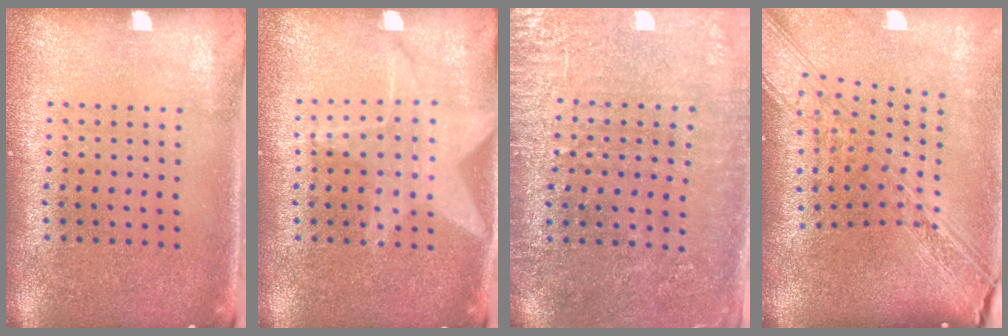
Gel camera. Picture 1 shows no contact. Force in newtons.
{"total": 1.4, "press": 1.4, "slide": 0.2}
{"total": 3.0, "press": 2.8, "slide": 0.8}
{"total": 3.5, "press": 2.6, "slide": 2.4}